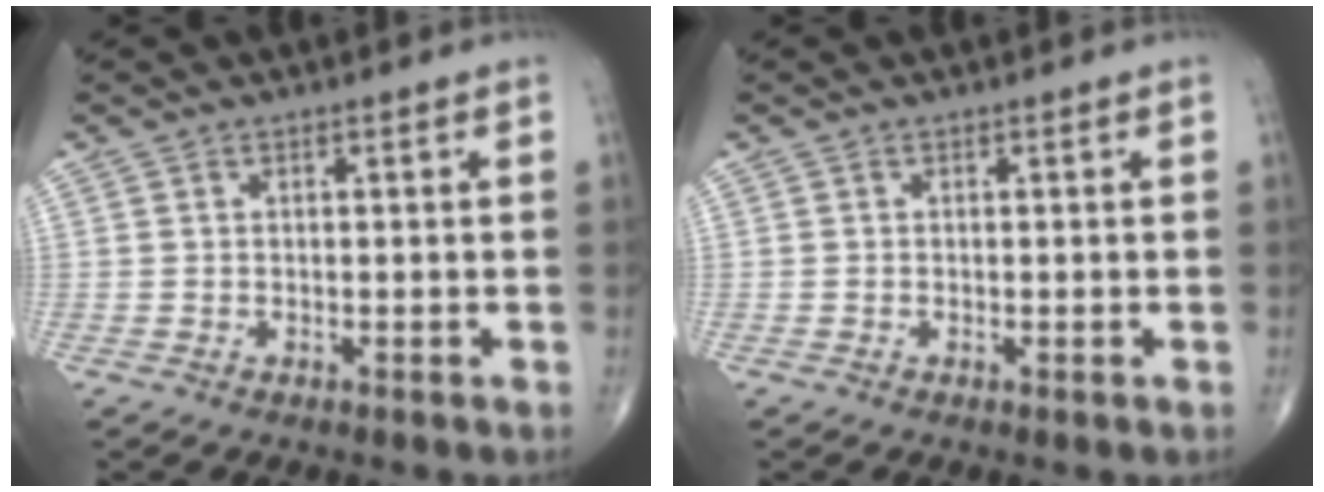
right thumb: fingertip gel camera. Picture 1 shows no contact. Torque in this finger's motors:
{"motor_torque": [0.06, -0.06, 0.23, -0.11, 0.04]}